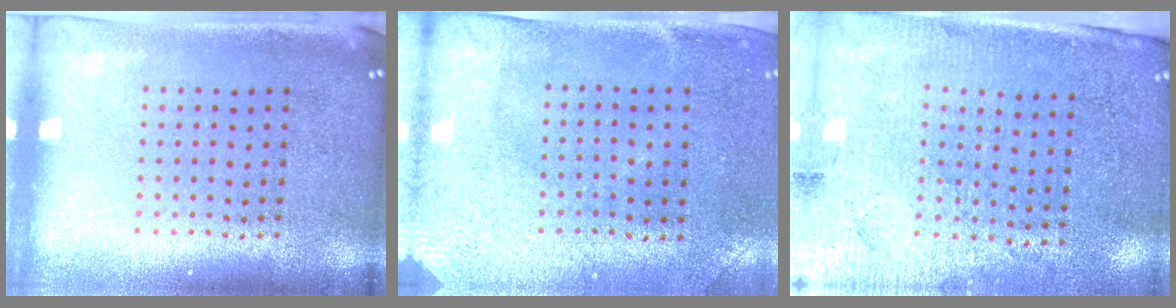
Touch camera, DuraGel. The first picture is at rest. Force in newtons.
{"total": 3.0, "press": 2.4, "slide": 1.8}
{"total": 3.1, "press": 2.8, "slide": 1.3}